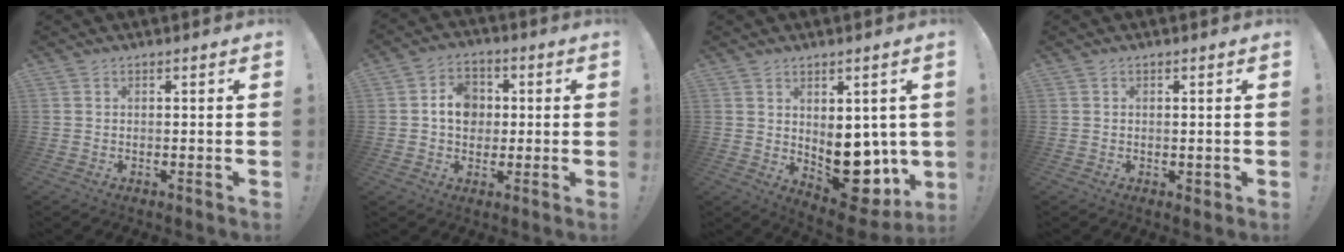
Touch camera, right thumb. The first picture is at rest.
{"total": 9.3, "force": [1.0, 7.8, 4.9], "torque": [-0.065, 0.009, 0.023]}
{"total": 11.8, "force": [-1.1, 8.4, 8.2], "torque": [-0.083, 0.000, -0.002]}
{"total": 1.4, "force": [0.2, 1.1, 0.7], "torque": [-0.007, -0.001, 0.005]}